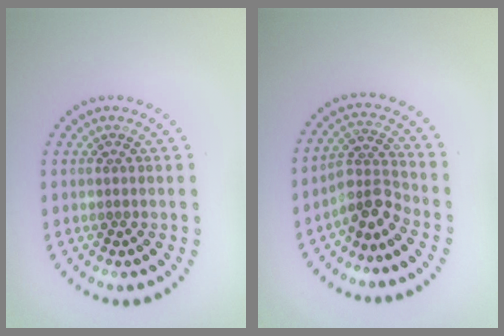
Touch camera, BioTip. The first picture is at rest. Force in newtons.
{"total": 3.3, "press": 2.3, "slide": 2.3}